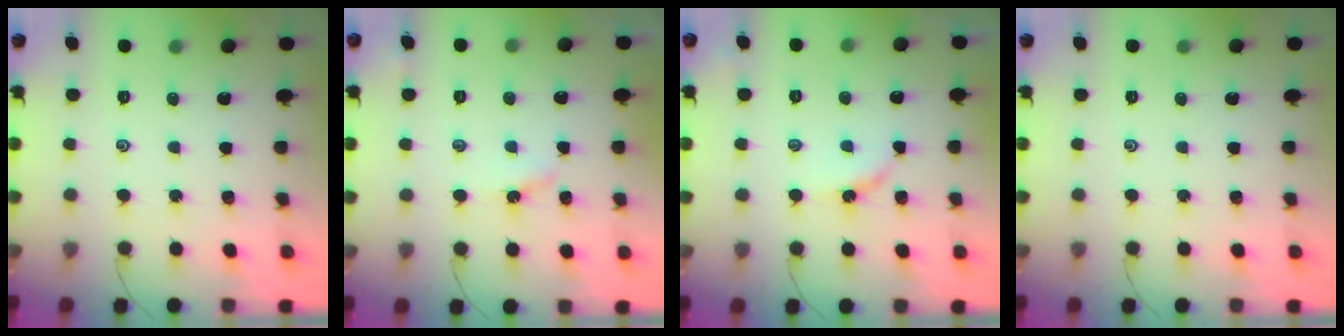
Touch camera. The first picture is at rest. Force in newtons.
{"total": 2.8, "press": 2.8, "slide": 0.5}
{"total": 4.4, "press": 4.3, "slide": 0.5}
{"total": 0.0}